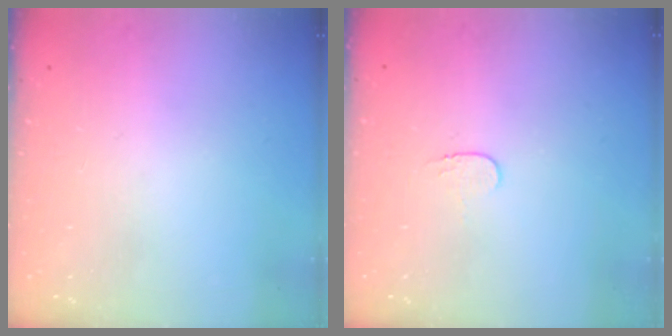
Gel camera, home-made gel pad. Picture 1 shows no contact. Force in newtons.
{"total": 3.4, "press": 3.4, "slide": 0.4}